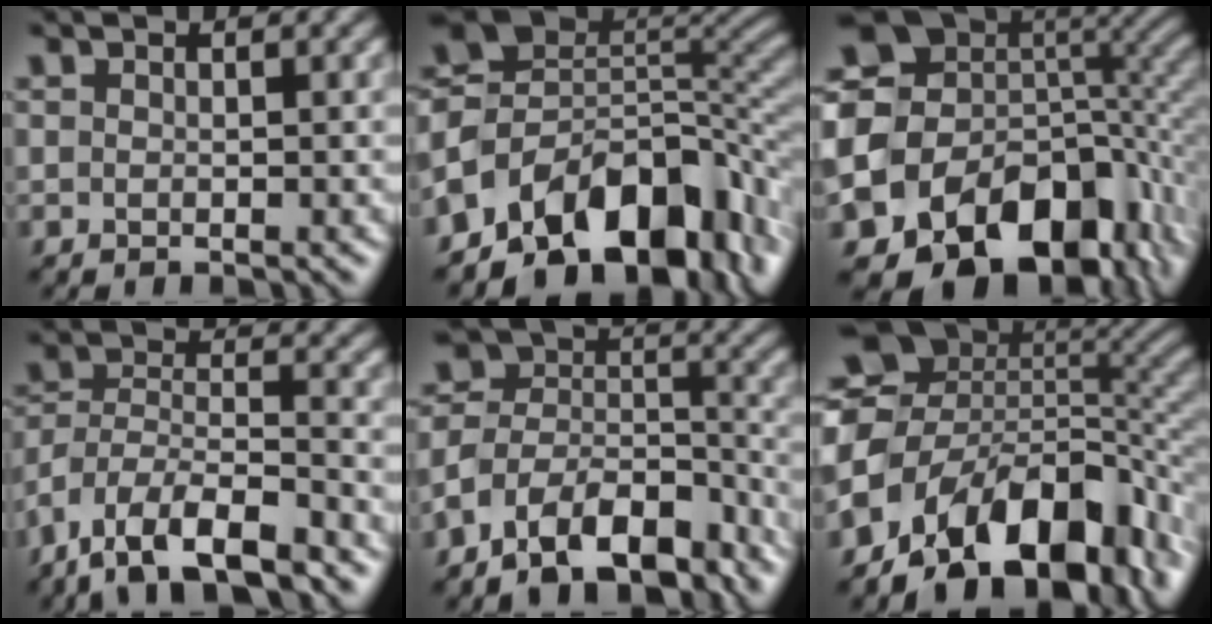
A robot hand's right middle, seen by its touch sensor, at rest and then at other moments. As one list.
[{"total": 12.8, "force": [-6.8, 7.6, 7.8], "torque": [-0.118, 0.012, -0.131]}, {"total": 16.9, "force": [-6.0, 12.4, 9.7], "torque": [-0.171, -0.019, -0.072]}, {"total": 11.6, "force": [-8.8, 4.6, 6.0], "torque": [-0.111, -0.017, -0.154]}, {"total": 11.3, "force": [-8.0, 5.8, 5.5], "torque": [-0.097, 0.007, -0.148]}, {"total": 15.0, "force": [-5.8, 9.5, 10.1], "torque": [-0.164, 0.002, -0.098]}]